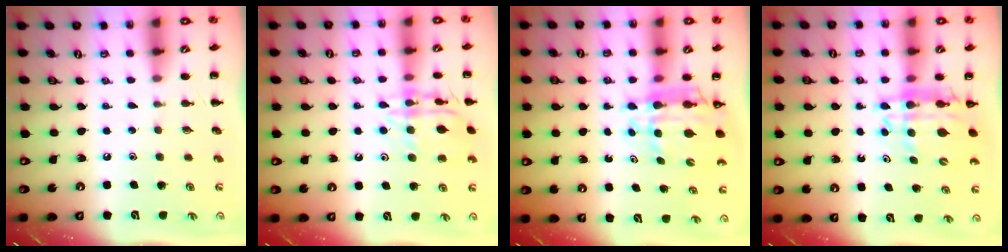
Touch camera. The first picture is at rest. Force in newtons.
{"total": 14.8, "press": 14.8, "slide": 0.8}
{"total": 9.2, "press": 8.6, "slide": 3.2}
{"total": 12.2, "press": 11.5, "slide": 4.0}